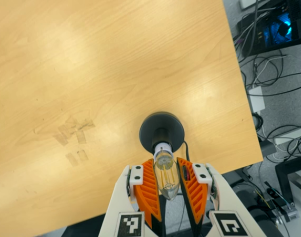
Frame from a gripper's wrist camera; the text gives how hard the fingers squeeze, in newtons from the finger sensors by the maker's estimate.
{"total": 11.9, "left": 12.6, "right": 11.1}